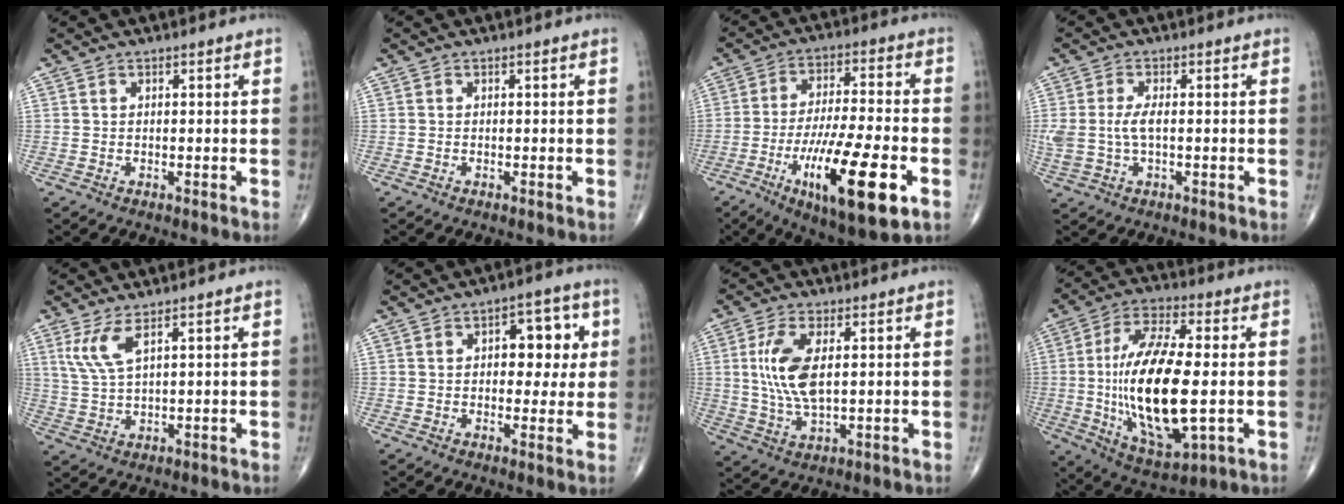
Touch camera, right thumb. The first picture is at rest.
{"total": 0.0}
{"total": 19.7, "force": [-7.3, 4.9, 17.6], "torque": [-0.315, 0.005, -0.114]}
{"total": 5.0, "force": [0.1, 2.2, 4.5], "torque": [-0.119, 0.006, 0.004]}
{"total": 5.2, "force": [2.8, 1.2, 4.2], "torque": [-0.100, -0.014, 0.068]}
{"total": 8.8, "force": [1.9, 5.1, 7.0], "torque": [-0.047, 0.003, 0.021]}
{"total": 10.0, "force": [1.6, 4.4, 8.8], "torque": [-0.186, -0.009, 0.036]}
{"total": 21.9, "force": [-1.6, 8.3, 20.1], "torque": [-0.386, 0.000, -0.018]}